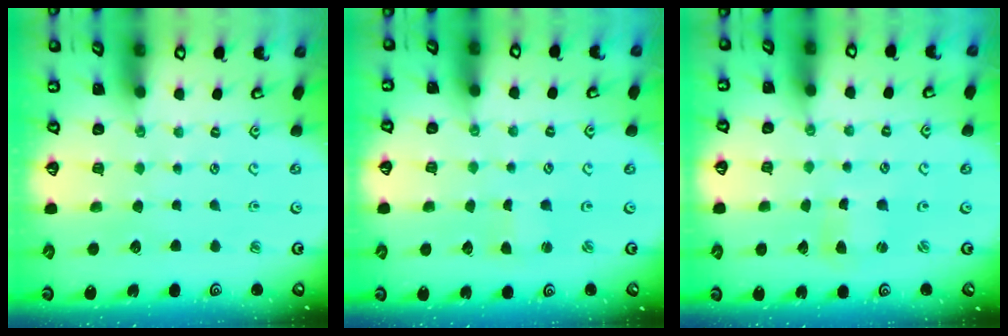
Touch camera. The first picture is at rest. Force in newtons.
{"total": 1.1, "press": 1.1, "slide": 0.2}
{"total": 1.5, "press": 1.4, "slide": 0.2}